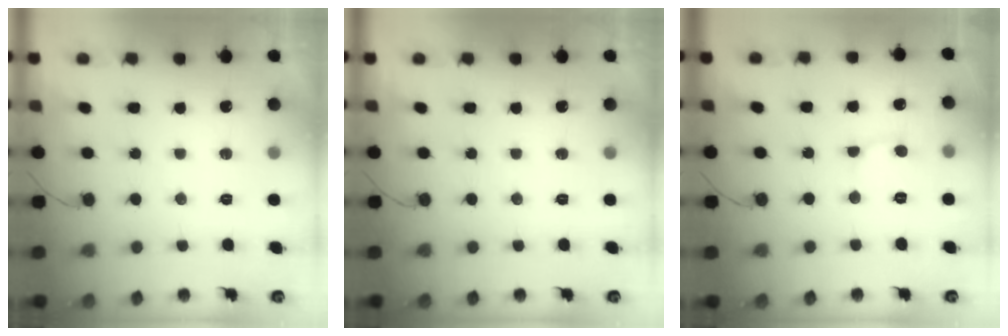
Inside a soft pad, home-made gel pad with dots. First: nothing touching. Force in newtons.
{"total": 0.0}
{"total": 2.1, "press": 2.1, "slide": 0.1}